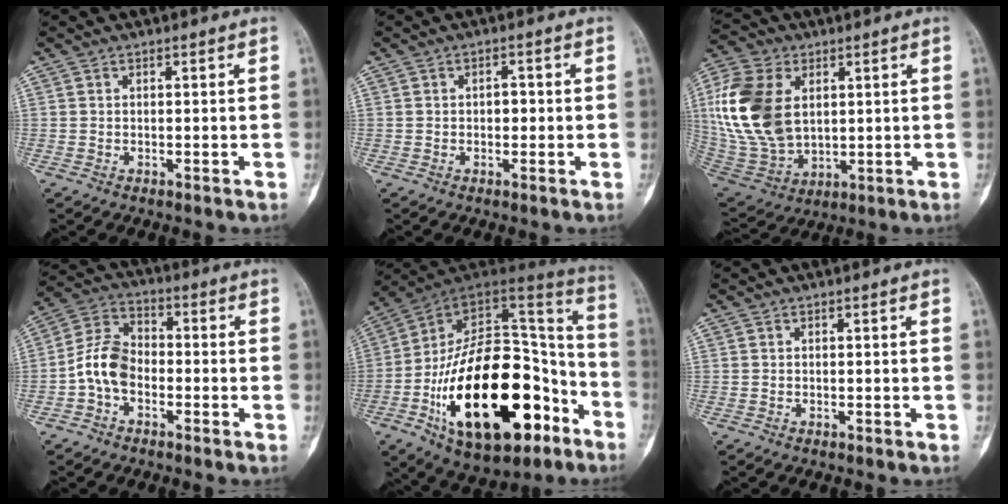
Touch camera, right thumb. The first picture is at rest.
{"total": 1.9, "force": [0.0, 1.3, 1.4], "torque": [-0.011, 0.006, -0.003]}
{"total": 19.7, "force": [3.8, 13.0, 14.3], "torque": [-0.298, -0.014, 0.081]}
{"total": 8.4, "force": [-2.3, 5.6, 5.7], "torque": [-0.101, 0.033, -0.060]}
{"total": 34.8, "force": [-13.8, 17.9, 26.4], "torque": [-0.423, 0.066, -0.208]}
{"total": 0.0}